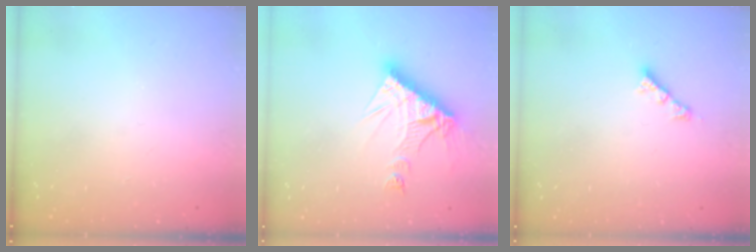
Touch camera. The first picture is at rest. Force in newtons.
{"total": 12.1, "press": 12.1, "slide": 1.2}
{"total": 2.6, "press": 2.6, "slide": 0.1}